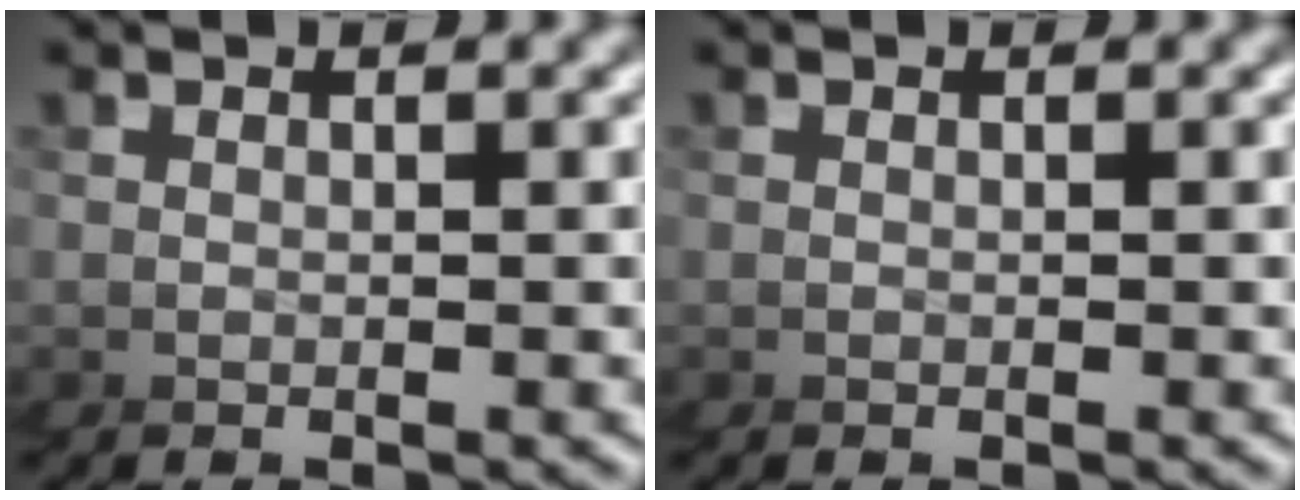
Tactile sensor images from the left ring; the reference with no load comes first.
{"total": 0.0}